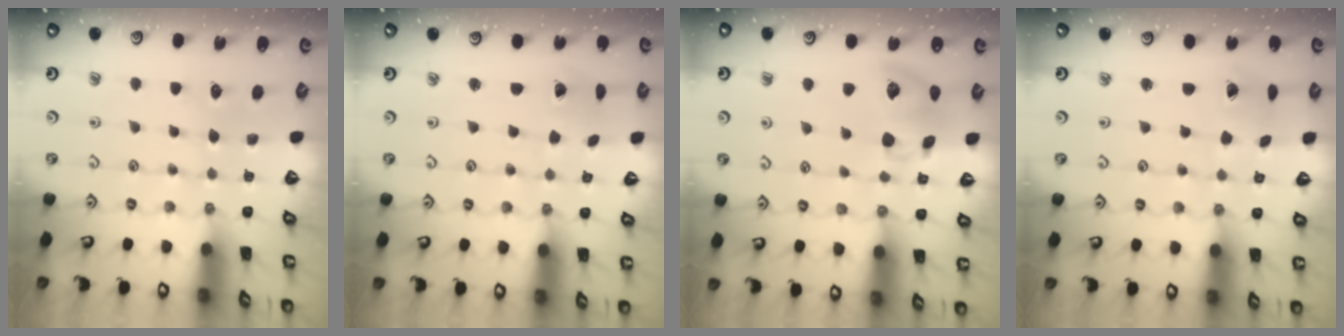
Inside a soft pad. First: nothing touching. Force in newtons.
{"total": 0.8, "press": 0.8, "slide": 0.1}
{"total": 12.8, "press": 12.6, "slide": 1.9}
{"total": 1.6, "press": 1.6, "slide": 0.3}